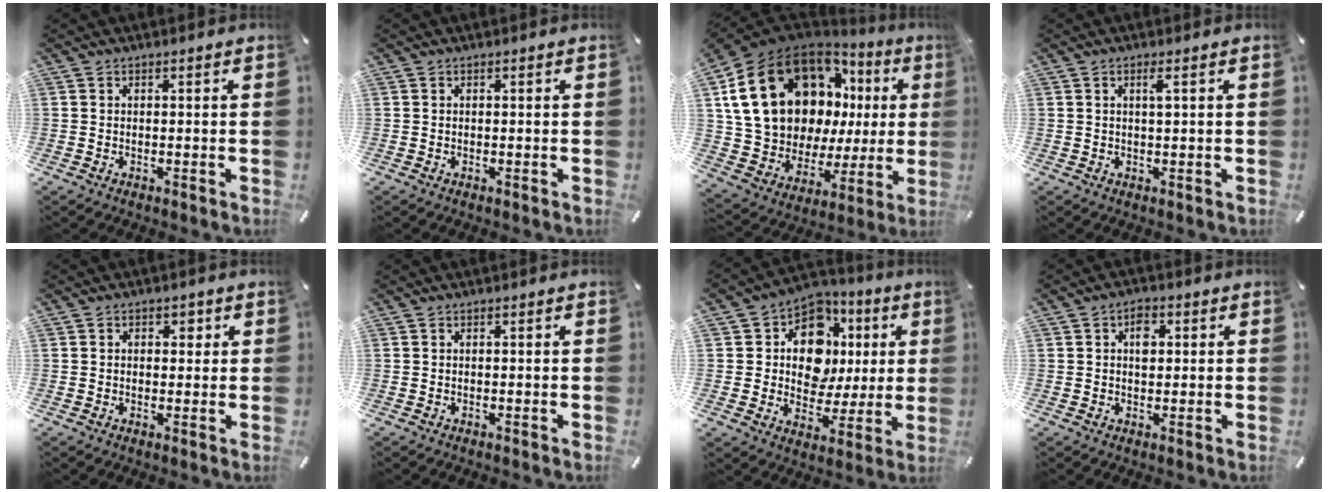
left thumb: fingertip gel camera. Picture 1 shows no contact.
{"total": 0.0}
{"total": 23.9, "force": [8.5, 16.5, 15.1], "torque": [-0.285, -0.047, 0.179]}
{"total": 2.1, "force": [0.6, 0.2, 2.0], "torque": [-0.040, 0.000, 0.009]}
{"total": 2.2, "force": [0.3, 2.0, 1.1], "torque": [-0.001, -0.003, -0.004]}
{"total": 0.0}
{"total": 14.1, "force": [3.4, 11.2, 7.9], "torque": [-0.125, -0.019, 0.068]}
{"total": 3.8, "force": [0.8, 2.7, 2.6], "torque": [-0.025, -0.003, 0.005]}